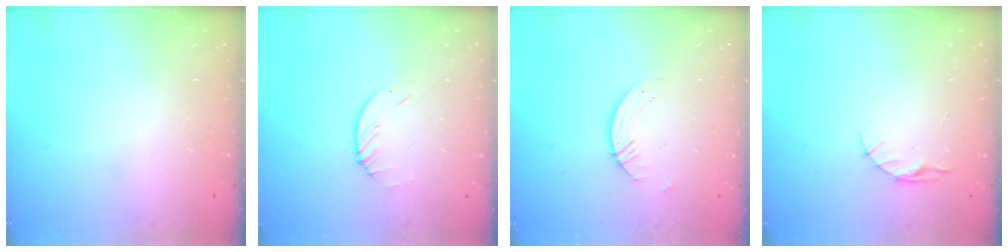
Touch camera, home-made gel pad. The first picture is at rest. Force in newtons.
{"total": 1.2, "press": 1.2, "slide": 0.2}
{"total": 3.6, "press": 3.6, "slide": 0.3}
{"total": 3.3, "press": 3.3, "slide": 0.4}